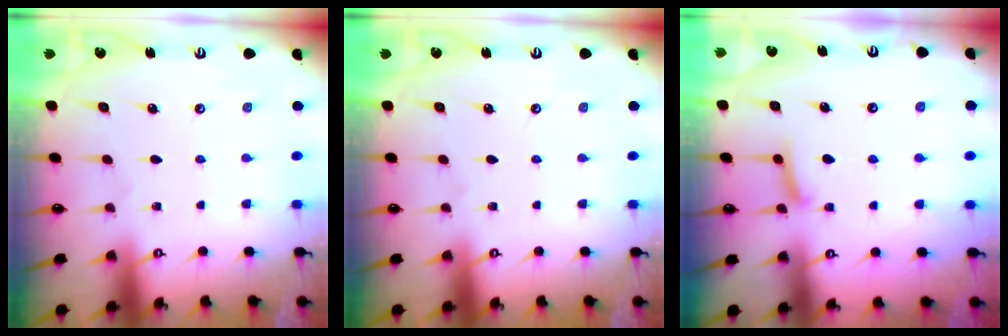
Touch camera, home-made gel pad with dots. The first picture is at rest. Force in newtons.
{"total": 0.0}
{"total": 5.5, "press": 5.4, "slide": 0.7}